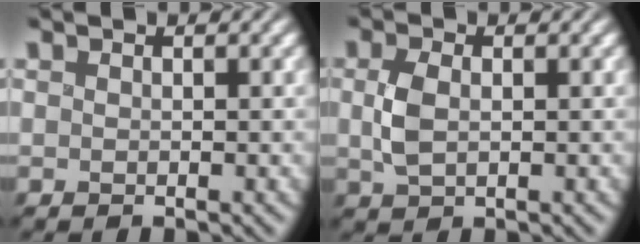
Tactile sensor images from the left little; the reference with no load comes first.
{"total": 2.6, "force": [0.3, 1.6, 2.1], "torque": [-0.052, 0.000, 0.006]}